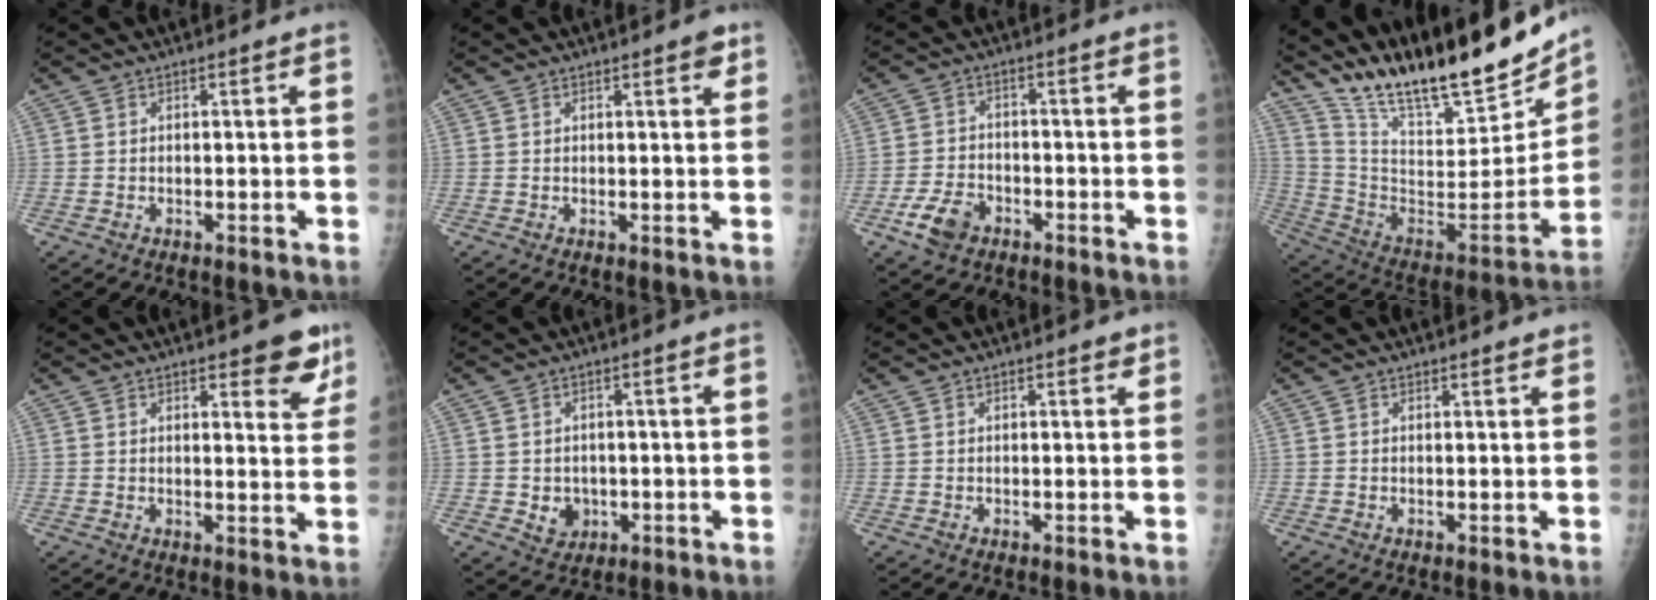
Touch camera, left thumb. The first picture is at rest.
{"total": 2.0, "force": [1.3, 0.7, 1.5], "torque": [-0.013, -0.004, 0.014]}
{"total": 6.1, "force": [-3.3, 4.0, 3.2], "torque": [-0.057, 0.017, -0.059]}
{"total": 28.1, "force": [22.8, 7.3, 14.7], "torque": [-0.215, -0.096, 0.368]}
{"total": 7.3, "force": [4.9, 2.6, 4.9], "torque": [-0.028, -0.027, 0.058]}
{"total": 3.8, "force": [-0.5, 3.3, 1.8], "torque": [-0.011, 0.000, 0.003]}
{"total": 1.3, "force": [1.0, 0.5, 0.7], "torque": [-0.004, -0.004, 0.011]}
{"total": 1.9, "force": [1.8, 0.4, 0.6], "torque": [0.000, -0.004, 0.022]}